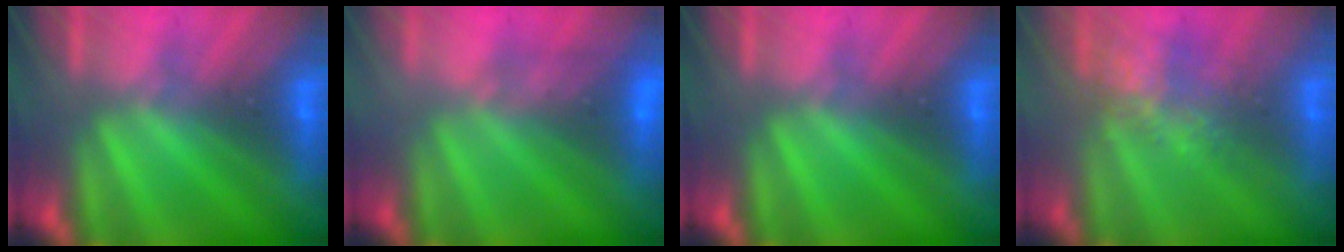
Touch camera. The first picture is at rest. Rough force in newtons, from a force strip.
{"total": 4.6}
{"total": 0.0}
{"total": 3.7}